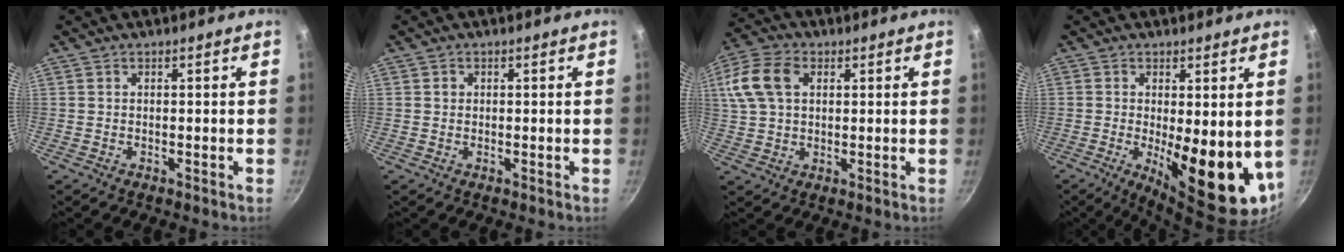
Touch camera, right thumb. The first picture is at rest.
{"total": 0.8, "force": [0.1, 0.8, 0.2], "torque": [0.000, 0.002, 0.001]}
{"total": 12.3, "force": [3.6, 8.4, 8.3], "torque": [-0.174, 0.018, 0.059]}
{"total": 14.7, "force": [-1.5, 5.1, 13.7], "torque": [-0.166, -0.024, -0.008]}